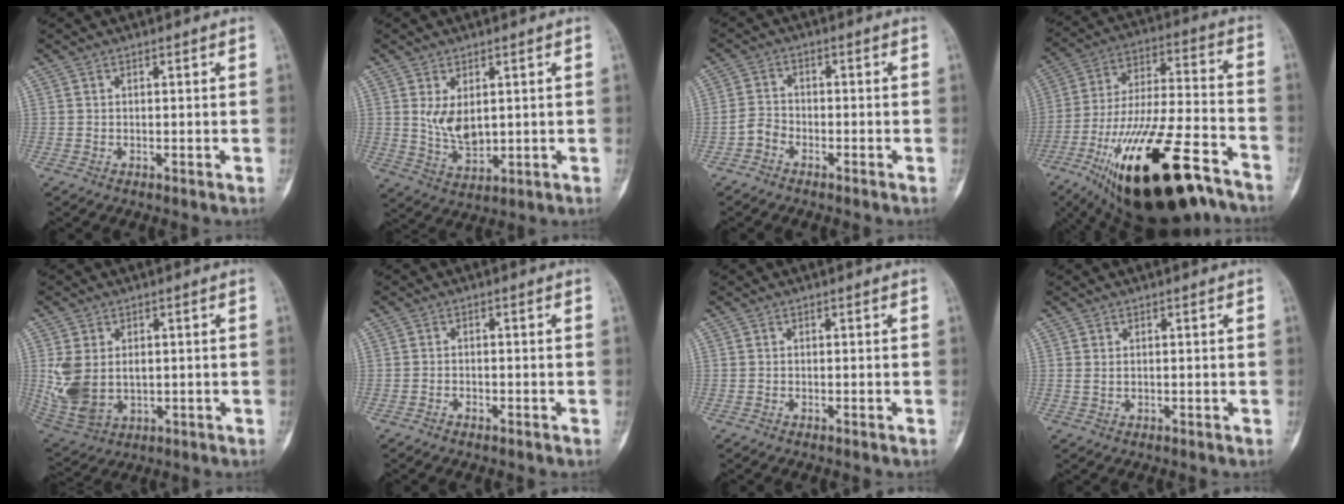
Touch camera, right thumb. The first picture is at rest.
{"total": 6.3, "force": [1.4, 3.6, 4.9], "torque": [-0.076, -0.015, 0.039]}
{"total": 2.8, "force": [-1.8, 1.9, 1.1], "torque": [-0.014, 0.017, -0.041]}
{"total": 29.4, "force": [-17.4, 9.6, 21.7], "torque": [-0.363, 0.059, -0.284]}
{"total": 10.5, "force": [0.5, 7.4, 7.5], "torque": [-0.152, -0.005, 0.033]}
{"total": 1.0, "force": [-0.7, 0.5, 0.4], "torque": [-0.006, 0.005, -0.014]}
{"total": 0.0}
{"total": 1.0, "force": [0.3, 0.6, 0.8], "torque": [-0.021, 0.005, 0.013]}